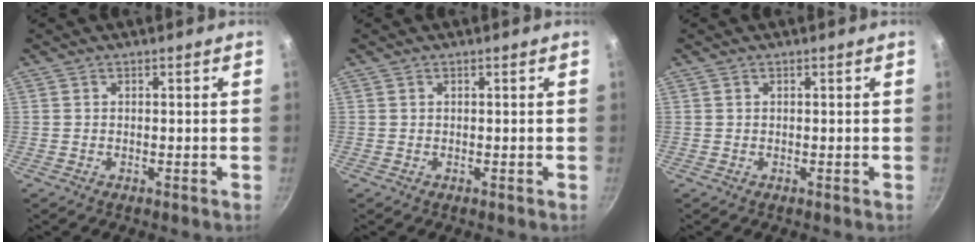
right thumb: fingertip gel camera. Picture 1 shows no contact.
{"total": 0.0}
{"total": 0.0}